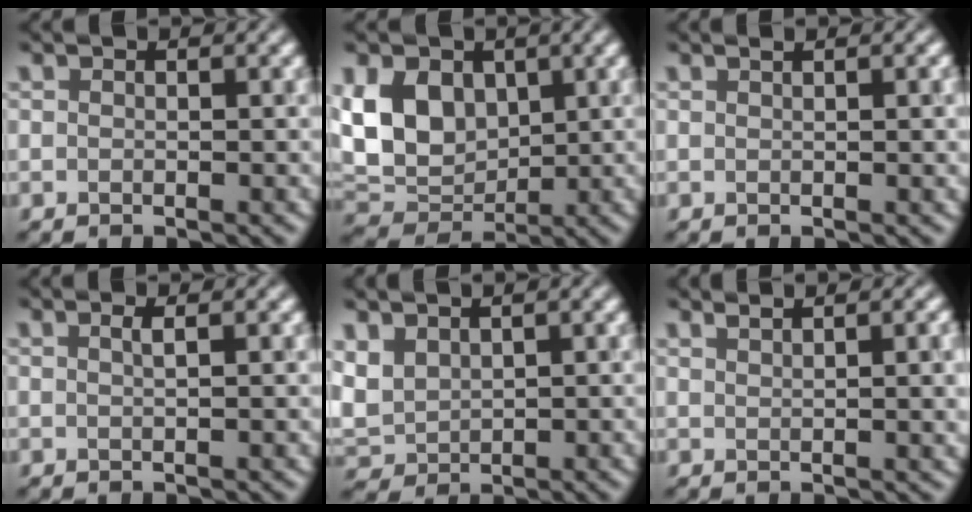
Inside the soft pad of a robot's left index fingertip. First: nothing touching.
{"total": 6.8, "force": [1.8, 5.1, 4.0], "torque": [-0.089, 0.002, 0.031]}
{"total": 2.4, "force": [0.7, 0.7, 2.2], "torque": [-0.018, 0.011, 0.003]}
{"total": 1.2, "force": [0.5, 0.3, 1.1], "torque": [-0.010, 0.005, 0.003]}
{"total": 2.6, "force": [1.6, 1.8, 1.0], "torque": [-0.033, 0.005, 0.038]}
{"total": 4.9, "force": [2.2, 1.8, 4.0], "torque": [-0.026, 0.023, 0.018]}